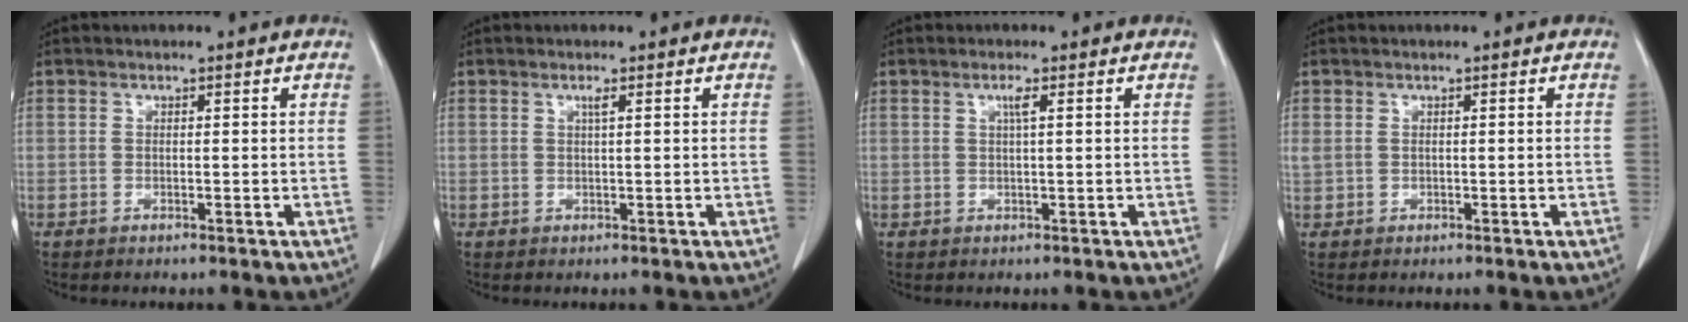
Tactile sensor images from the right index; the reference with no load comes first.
{"total": 0.9, "force": [0.4, -0.1, 0.8], "torque": [-0.018, 0.000, 0.009]}
{"total": 1.6, "force": [0.6, -0.1, 1.4], "torque": [-0.027, 0.001, 0.009]}
{"total": 1.3, "force": [0.4, 1.0, 0.6], "torque": [-0.024, 0.017, 0.015]}